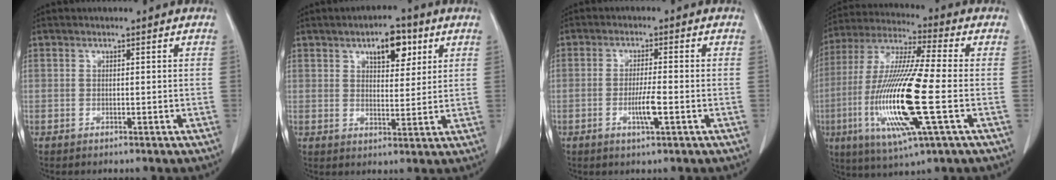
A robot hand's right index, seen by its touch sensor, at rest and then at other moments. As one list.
[{"total": 7.1, "force": [3.7, 3.2, 5.1], "torque": [-0.071, 0.008, 0.055]}, {"total": 4.0, "force": [-1.3, 0.1, 3.8], "torque": [-0.069, -0.005, -0.024]}, {"total": 18.7, "force": [-3.9, 1.3, 18.3], "torque": [-0.381, -0.016, -0.075]}]